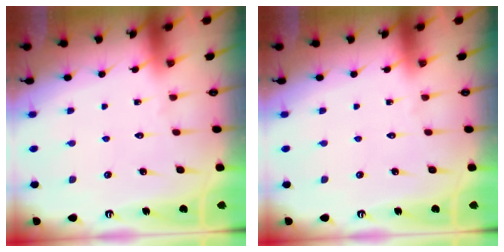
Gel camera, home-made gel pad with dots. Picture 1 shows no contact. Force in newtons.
{"total": 0.0}